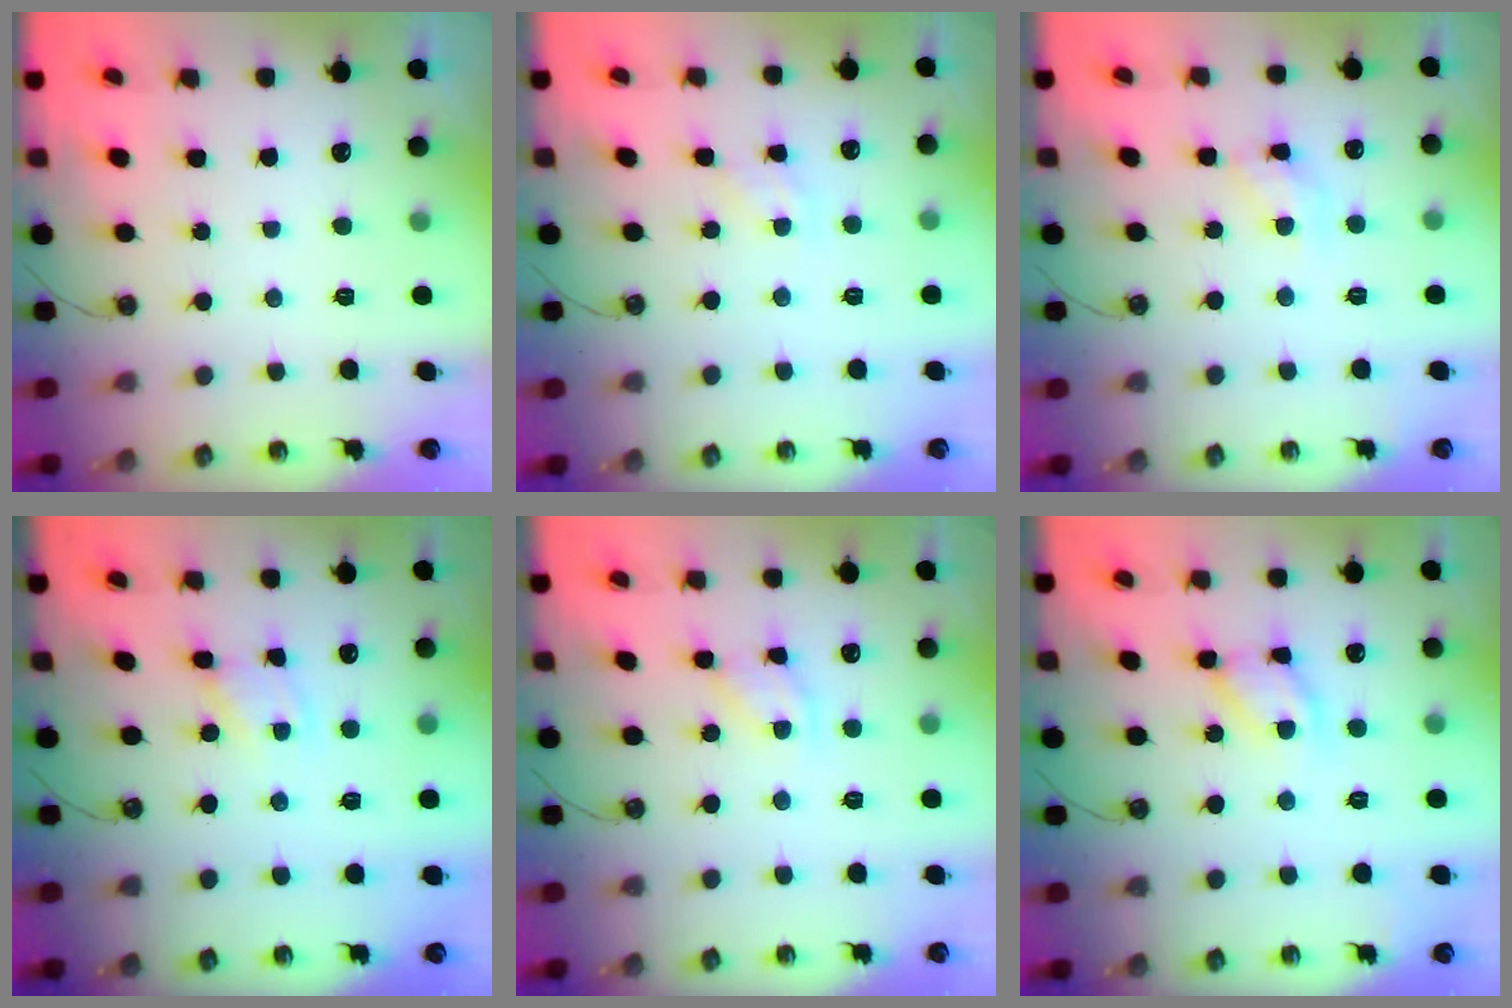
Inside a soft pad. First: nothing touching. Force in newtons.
{"total": 1.6, "press": 1.6, "slide": 0.2}
{"total": 8.5, "press": 8.5, "slide": 0.2}
{"total": 1.4, "press": 1.4, "slide": 0.1}
{"total": 7.2, "press": 7.2, "slide": 0.4}
{"total": 10.6, "press": 10.6, "slide": 1.0}